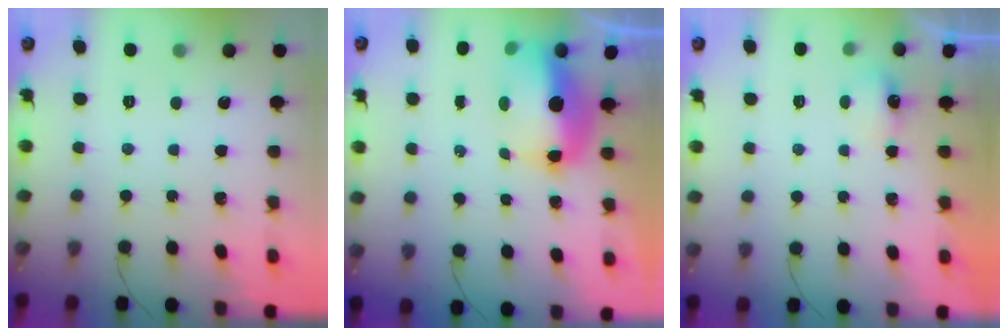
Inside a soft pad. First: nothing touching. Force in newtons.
{"total": 10.6, "press": 10.4, "slide": 2.2}
{"total": 2.5, "press": 2.5, "slide": 0.6}